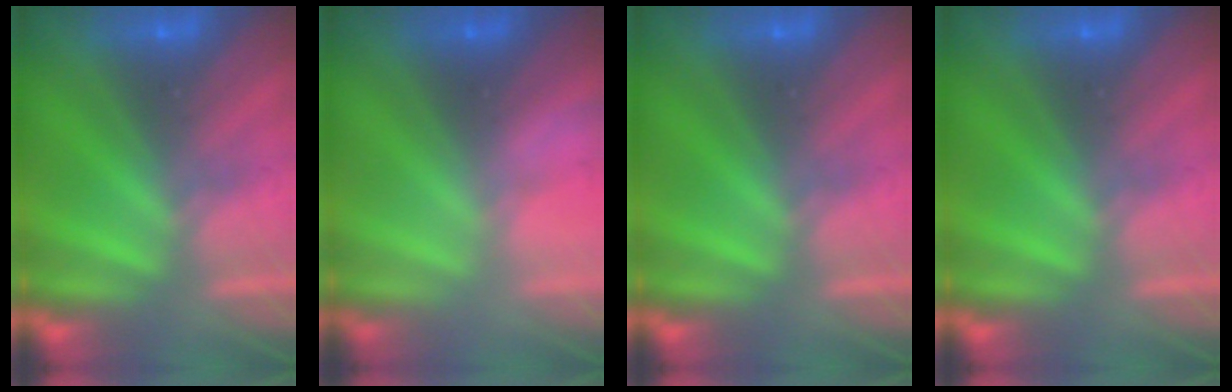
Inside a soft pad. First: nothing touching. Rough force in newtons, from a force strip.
{"total": 2.8}
{"total": 0.0}
{"total": 0.0}